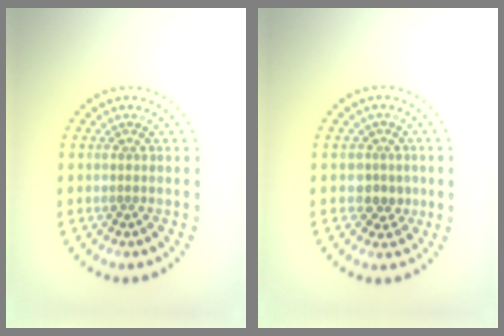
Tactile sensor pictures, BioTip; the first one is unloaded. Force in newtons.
{"total": 2.1, "press": 1.7, "slide": 1.1}